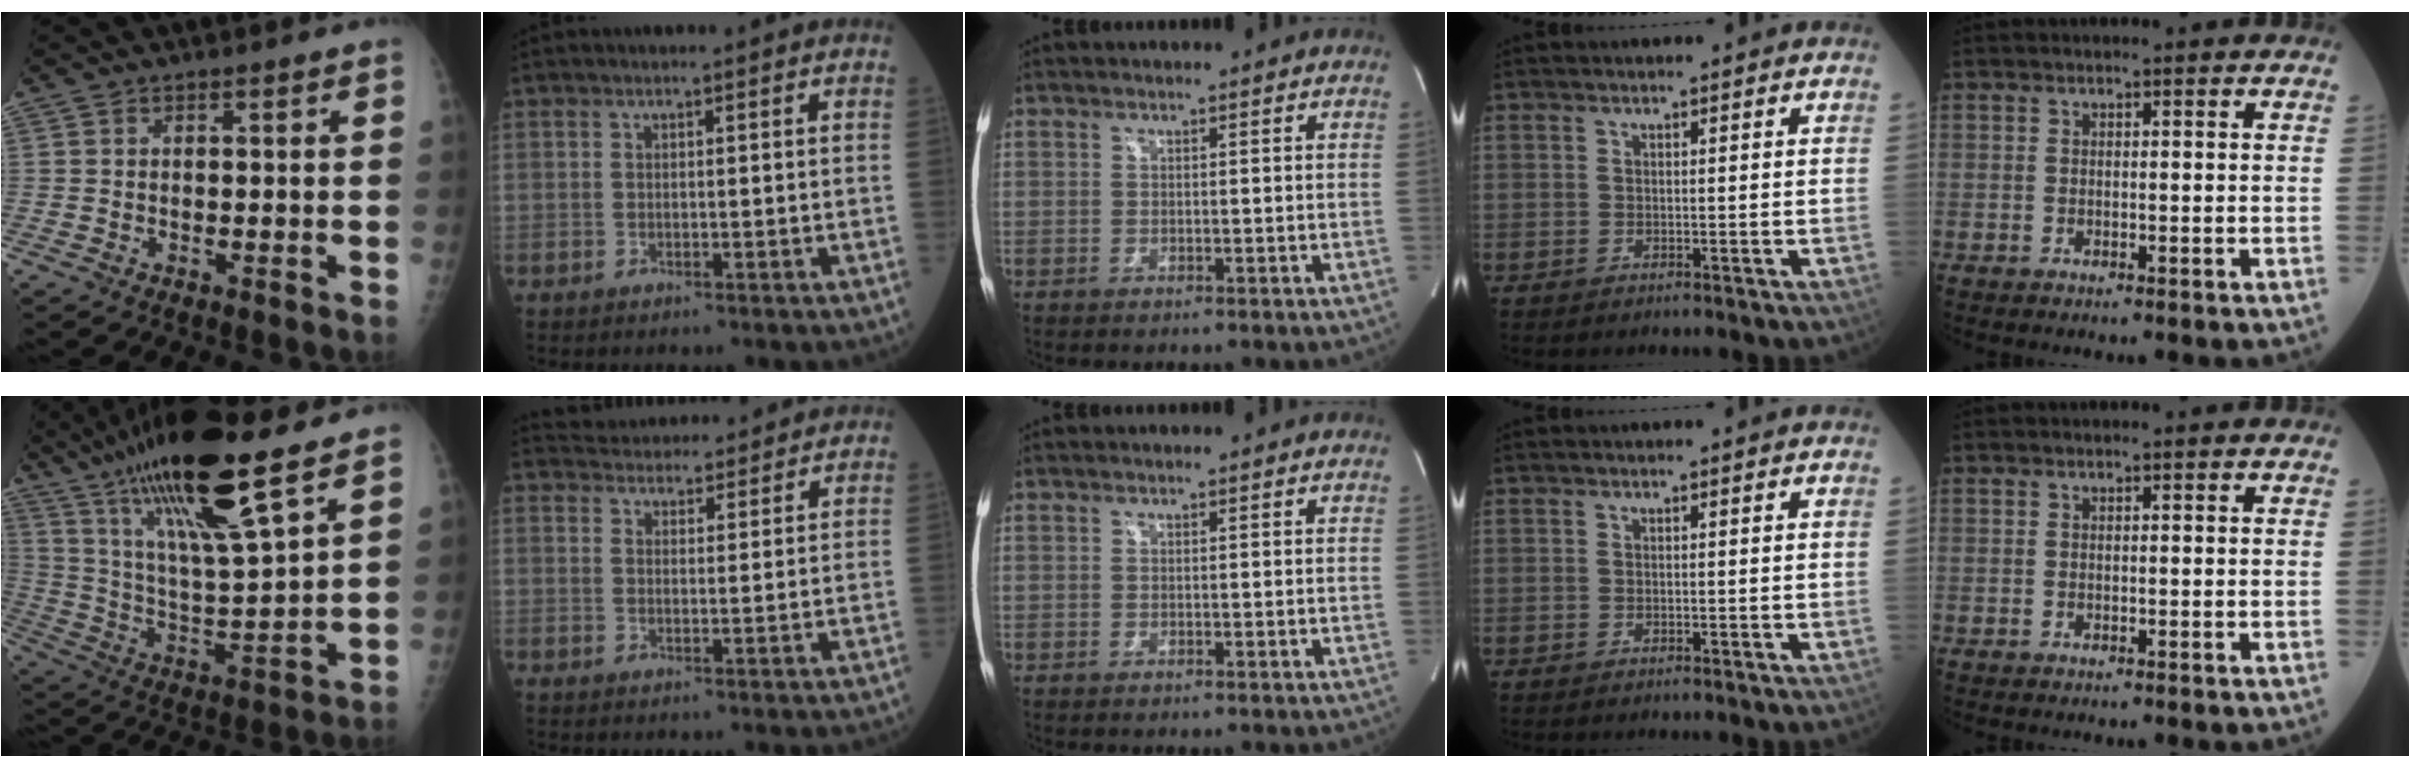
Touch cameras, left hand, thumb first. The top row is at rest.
{"thumb": {"total": 21.6, "force": [14.4, 3.1, 15.9], "torque": [-0.280, -0.054, 0.261]}, "index": {"total": 11.7, "force": [11.2, 2.5, 2.1], "torque": [-0.020, 0.023, 0.147]}}